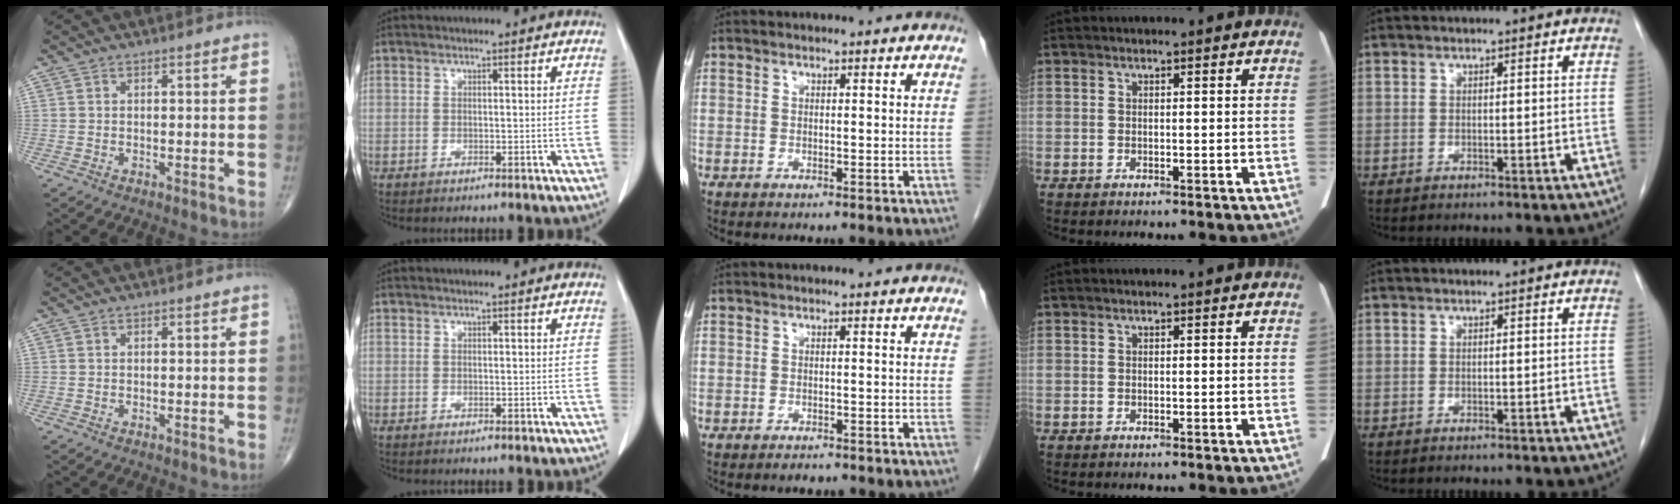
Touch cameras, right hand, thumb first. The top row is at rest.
{"middle": {"total": 1.0, "force": [-0.8, 0.4, 0.4], "torque": [-0.012, -0.002, -0.009]}}